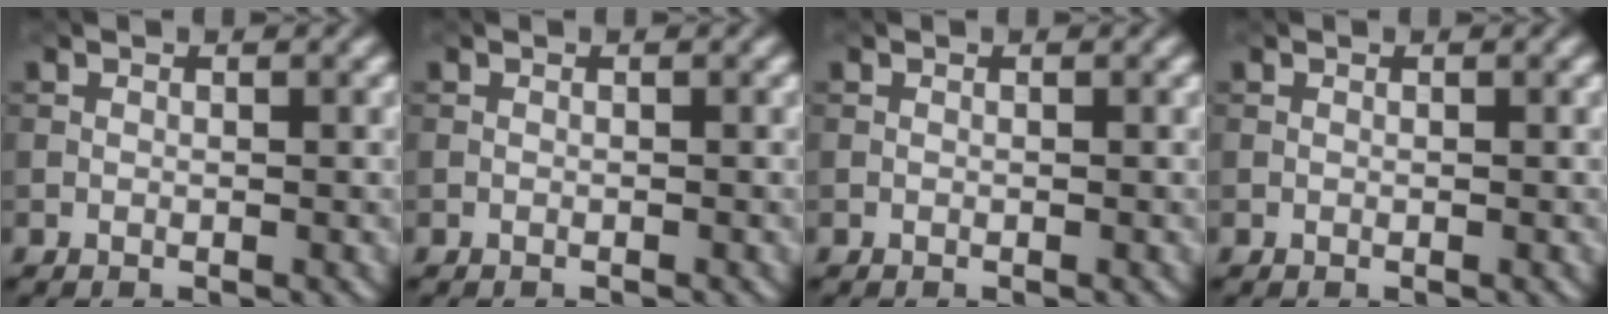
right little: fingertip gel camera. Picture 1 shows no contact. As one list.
[{"total": 0.0}, {"total": 0.0}, {"total": 0.0}]